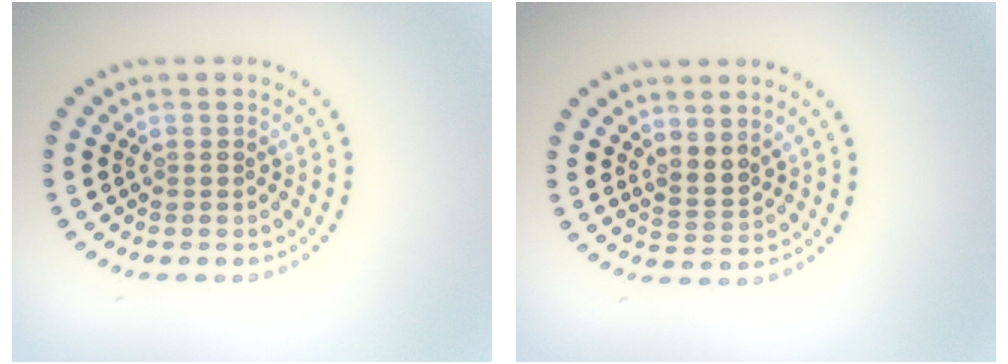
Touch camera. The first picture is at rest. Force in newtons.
{"total": 2.0, "press": 1.4, "slide": 1.4}